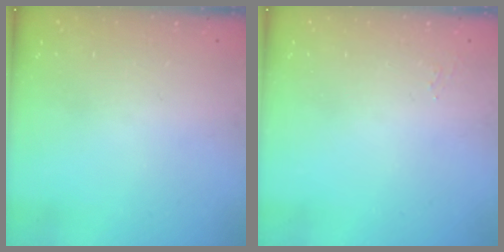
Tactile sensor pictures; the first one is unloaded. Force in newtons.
{"total": 5.1, "press": 5.1, "slide": 0.5}